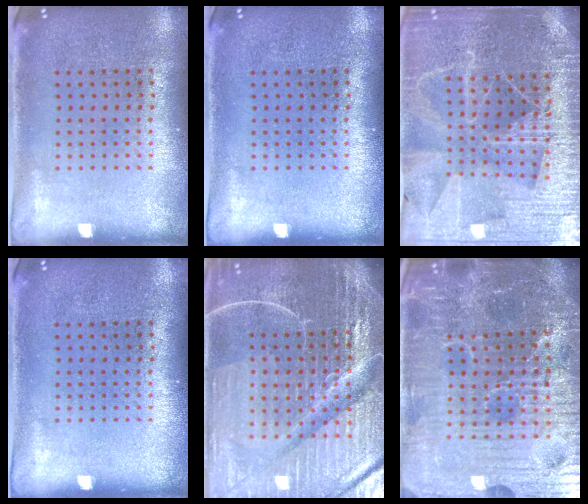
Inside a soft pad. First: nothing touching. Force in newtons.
{"total": 0.0}
{"total": 4.8, "press": 4.3, "slide": 2.1}
{"total": 0.0}
{"total": 7.1, "press": 6.2, "slide": 3.5}
{"total": 7.2, "press": 6.4, "slide": 3.2}